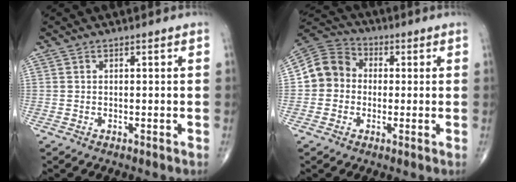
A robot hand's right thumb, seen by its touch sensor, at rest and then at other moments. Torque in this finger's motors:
{"motor_torque": [-0.20, 0.46, 0.06, -0.06, 0.18]}